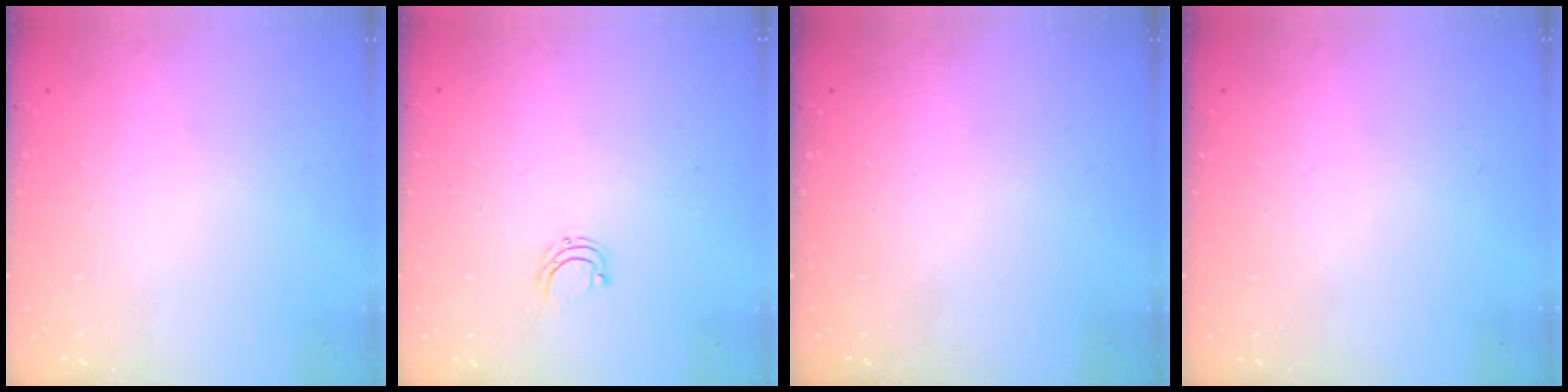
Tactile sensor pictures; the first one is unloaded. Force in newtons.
{"total": 4.3, "press": 4.3, "slide": 0.3}
{"total": 0.0}
{"total": 0.0}